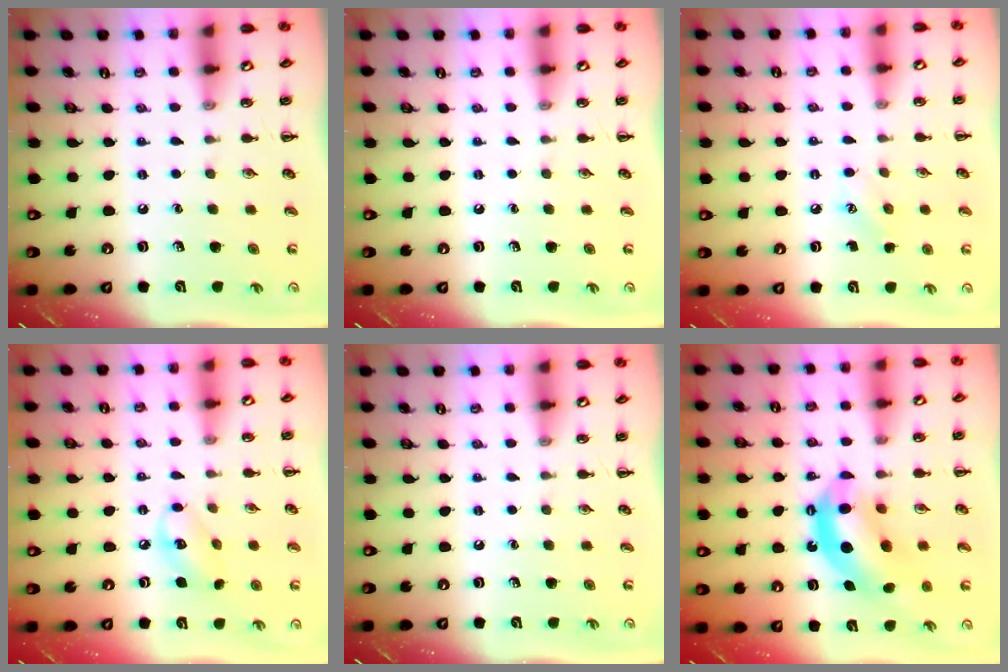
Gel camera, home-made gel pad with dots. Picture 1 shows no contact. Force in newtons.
{"total": 0.0}
{"total": 6.3, "press": 6.0, "slide": 1.8}
{"total": 7.4, "press": 7.3, "slide": 1.0}
{"total": 0.0}
{"total": 12.2, "press": 11.7, "slide": 3.3}